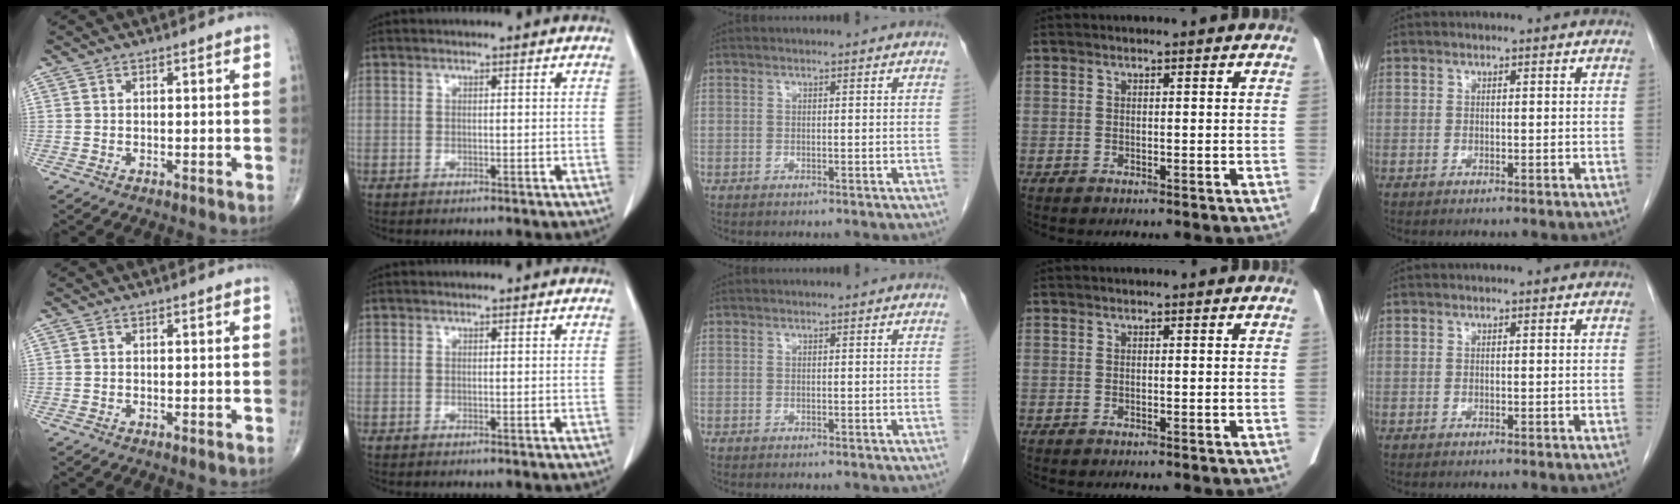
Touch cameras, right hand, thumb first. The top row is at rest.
{}